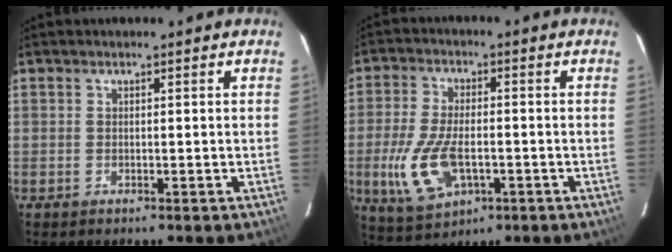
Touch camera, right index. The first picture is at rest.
{"total": 11.5, "force": [-3.1, 5.7, 9.6], "torque": [-0.212, -0.009, -0.049]}